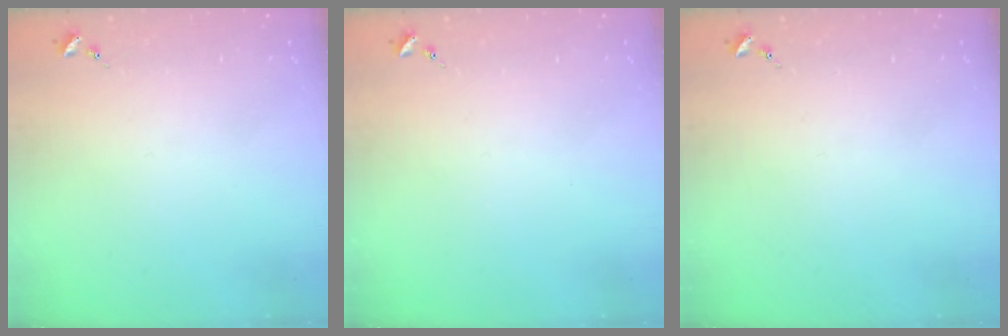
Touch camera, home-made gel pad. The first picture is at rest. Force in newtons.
{"total": 0.0}
{"total": 0.0}